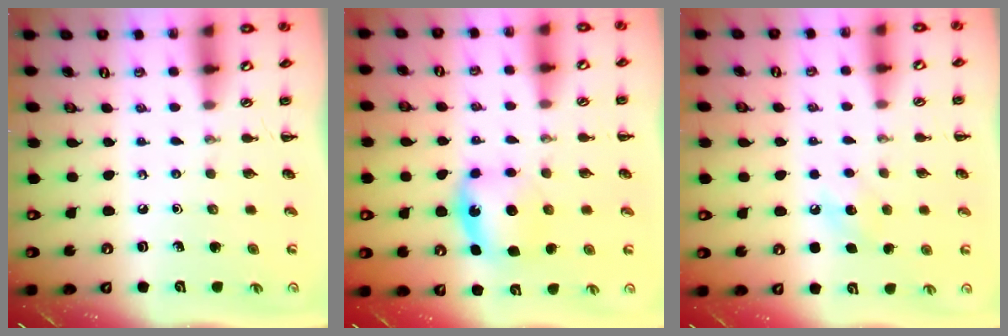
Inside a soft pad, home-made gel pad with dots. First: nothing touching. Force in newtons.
{"total": 6.3, "press": 6.3, "slide": 0.6}
{"total": 8.0, "press": 7.8, "slide": 1.7}